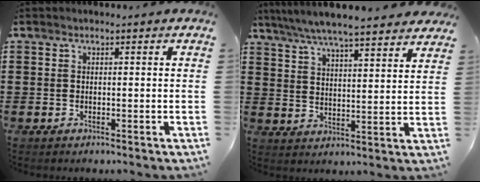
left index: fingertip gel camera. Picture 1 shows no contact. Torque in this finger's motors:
{"motor_torque": [2.14, 0.00, 1.05, 0.21]}